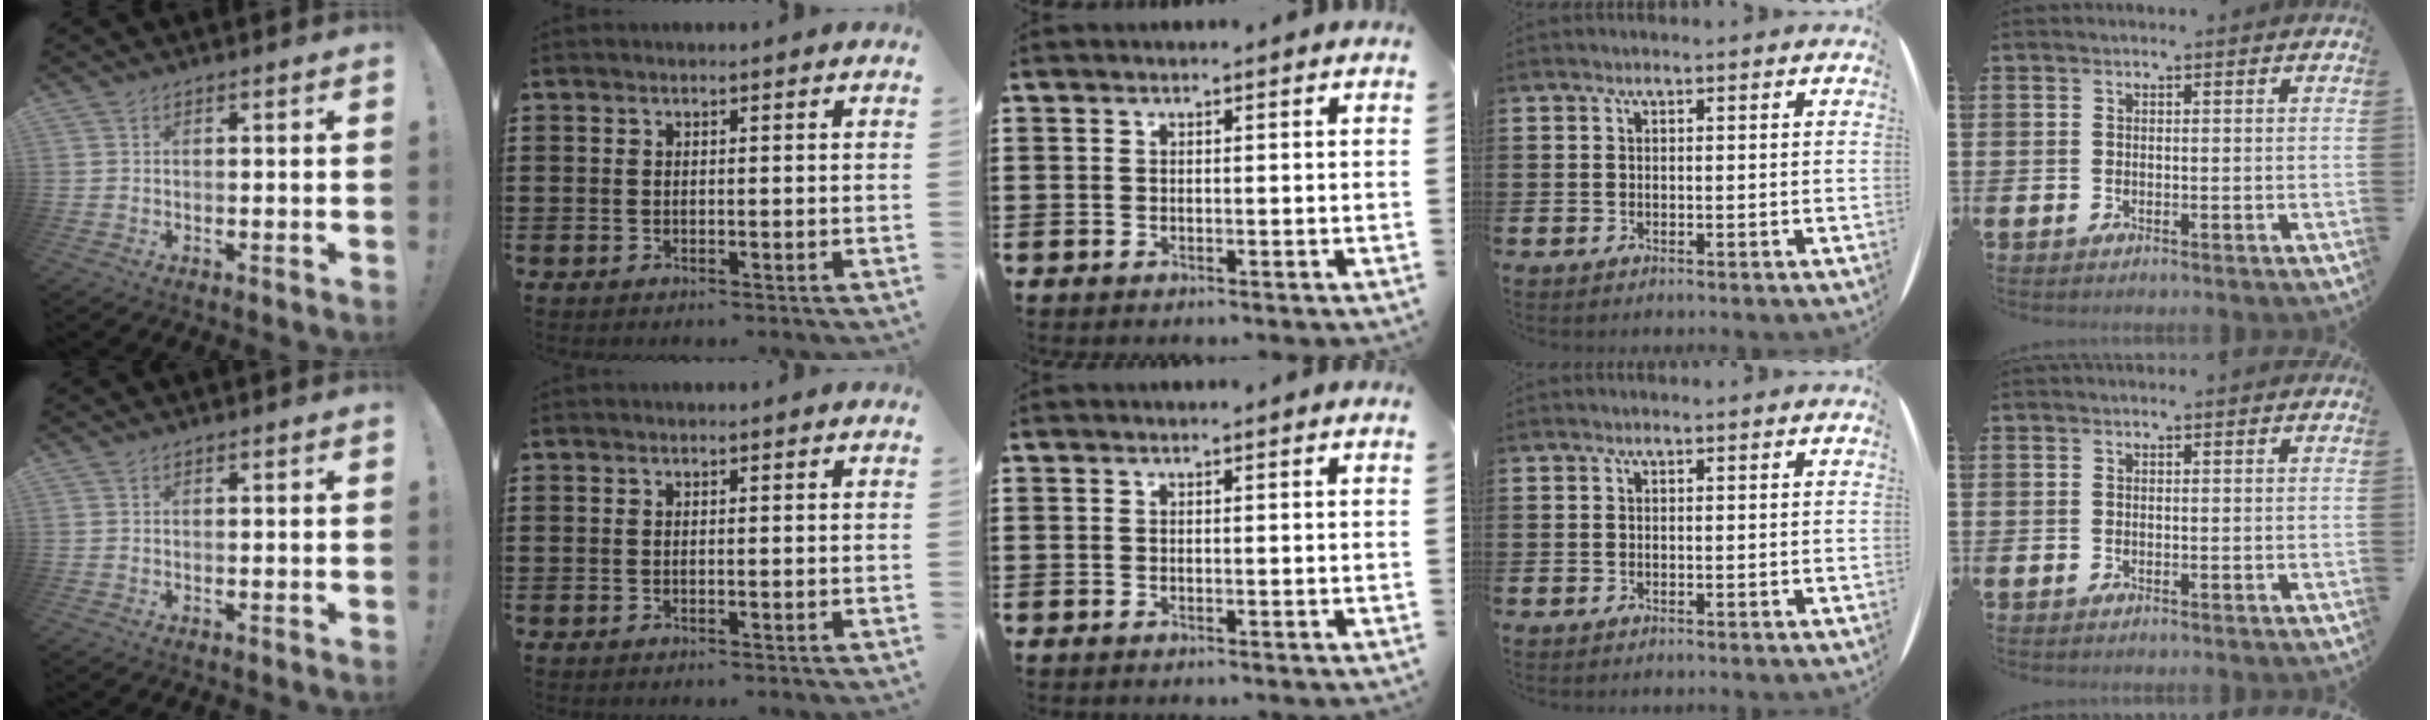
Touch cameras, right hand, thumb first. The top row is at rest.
{}